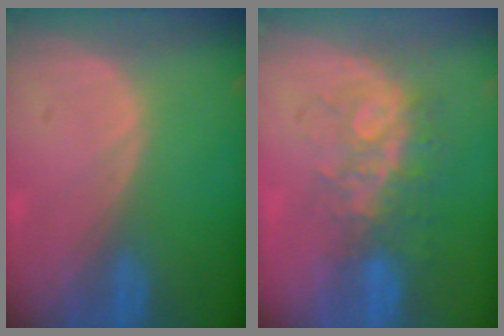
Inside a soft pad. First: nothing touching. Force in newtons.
{"total": 8.4, "press": 7.0, "slide": 4.5}